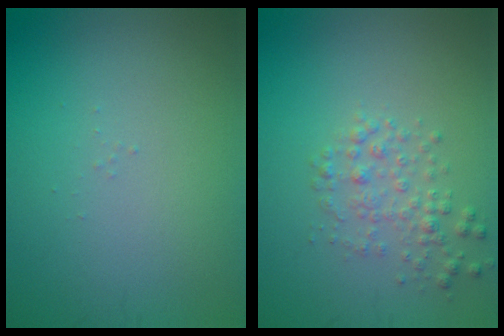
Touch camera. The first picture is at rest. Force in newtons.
{"total": 2.1, "press": 2.1, "slide": 0.1}